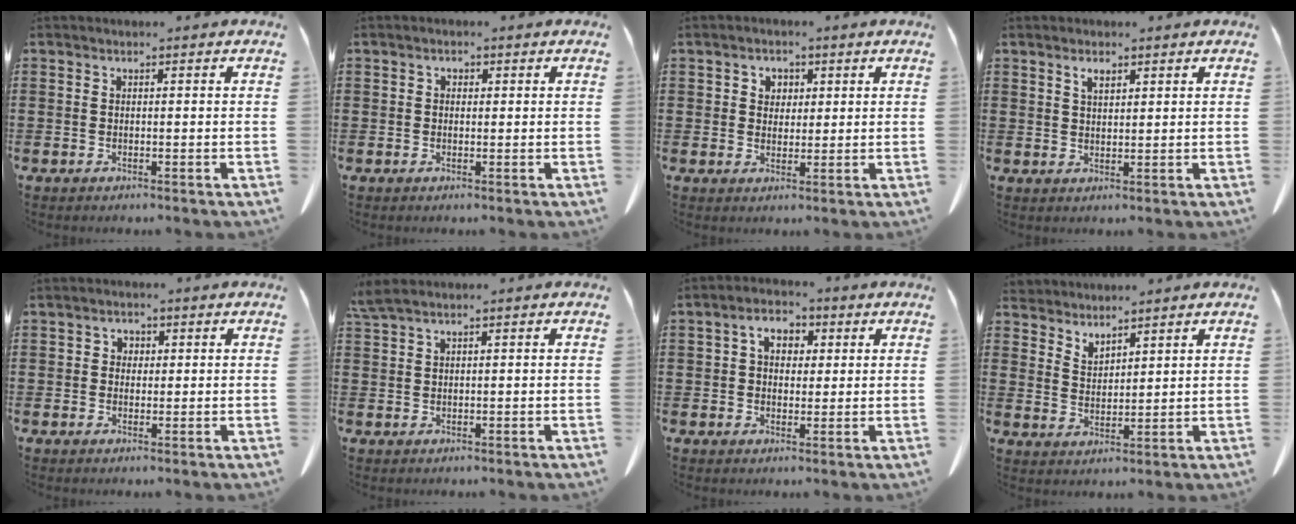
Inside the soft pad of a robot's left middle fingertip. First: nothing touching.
{"total": 0.7, "force": [0.1, 0.6, 0.4], "torque": [-0.012, 0.002, 0.003]}
{"total": 2.5, "force": [1.1, 2.1, 0.5], "torque": [-0.012, 0.005, 0.016]}
{"total": 2.1, "force": [1.5, 0.7, 1.4], "torque": [-0.023, -0.003, 0.025]}
{"total": 1.4, "force": [0.3, 1.2, 0.5], "torque": [-0.015, 0.006, 0.005]}
{"total": 2.0, "force": [1.5, 0.2, 1.3], "torque": [-0.030, -0.001, 0.029]}
{"total": 4.4, "force": [1.4, 3.1, 2.8], "torque": [-0.053, 0.007, 0.016]}
{"total": 3.6, "force": [3.5, 0.7, -0.2], "torque": [-0.009, -0.012, 0.067]}